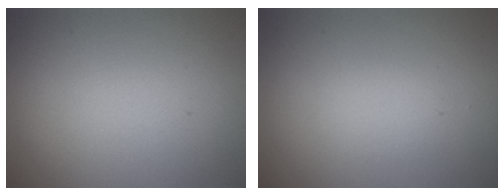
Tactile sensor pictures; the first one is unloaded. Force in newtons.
{"total": 1.0, "press": 1.0, "slide": 0.0}